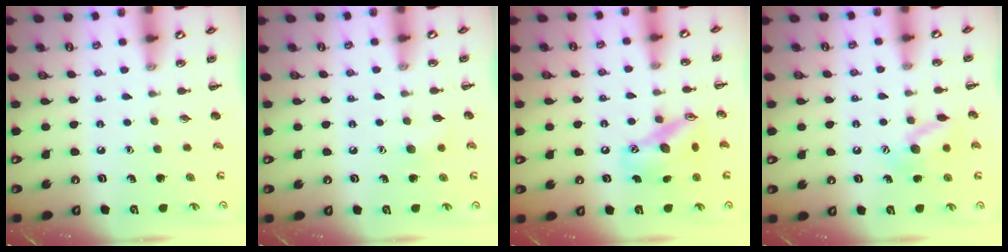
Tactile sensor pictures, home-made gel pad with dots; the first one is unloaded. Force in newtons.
{"total": 4.8, "press": 4.7, "slide": 1.0}
{"total": 14.4, "press": 14.1, "slide": 2.8}
{"total": 11.6, "press": 11.4, "slide": 2.1}